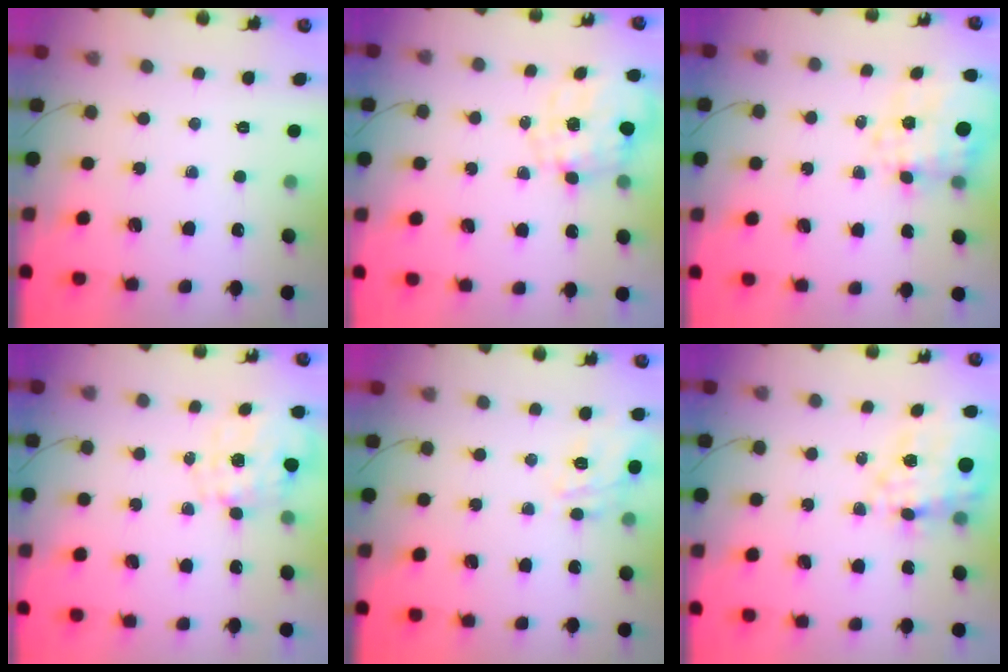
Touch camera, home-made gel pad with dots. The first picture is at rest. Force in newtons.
{"total": 2.5, "press": 2.4, "slide": 0.8}
{"total": 5.0, "press": 4.6, "slide": 2.1}
{"total": 1.3, "press": 1.2, "slide": 0.5}
{"total": 12.7, "press": 12.7, "slide": 1.0}
{"total": 18.8, "press": 18.4, "slide": 3.9}